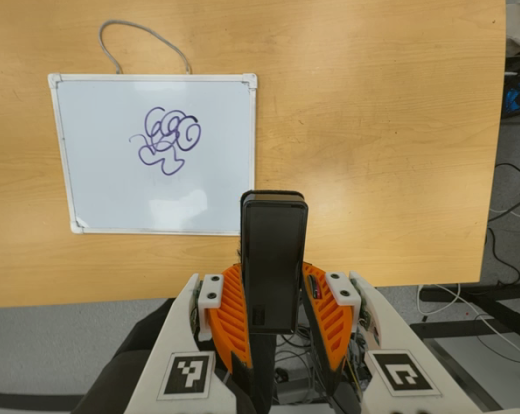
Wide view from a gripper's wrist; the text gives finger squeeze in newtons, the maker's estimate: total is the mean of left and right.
{"total": 5.2, "left": 3.4, "right": 7.1}